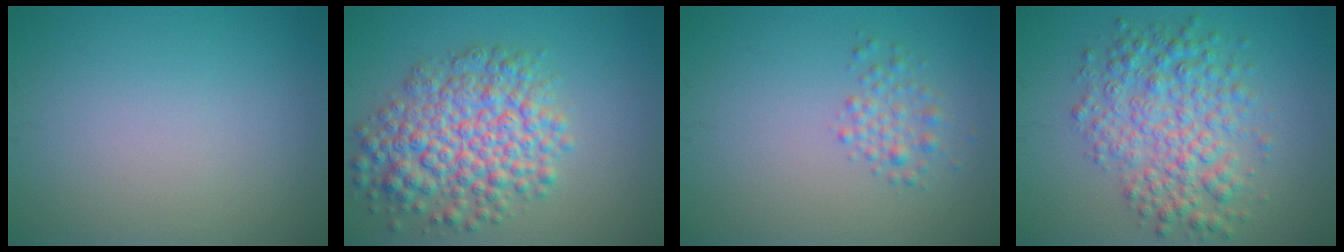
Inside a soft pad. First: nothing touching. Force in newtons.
{"total": 7.4, "press": 7.4, "slide": 0.2}
{"total": 1.9, "press": 1.9, "slide": 0.0}
{"total": 5.9, "press": 5.9, "slide": 0.0}